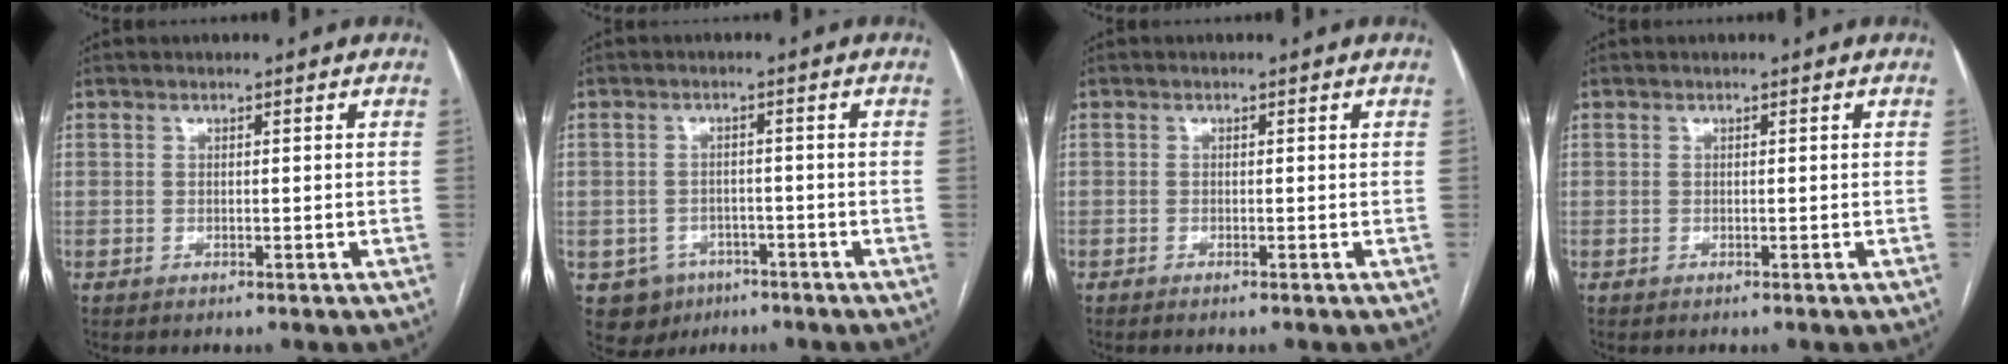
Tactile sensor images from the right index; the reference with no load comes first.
{"total": 5.4, "force": [-2.7, 4.6, 0.9], "torque": [-0.014, 0.007, -0.033]}
{"total": 0.7, "force": [-0.6, -0.1, 0.4], "torque": [-0.010, -0.002, -0.010]}
{"total": 0.0}